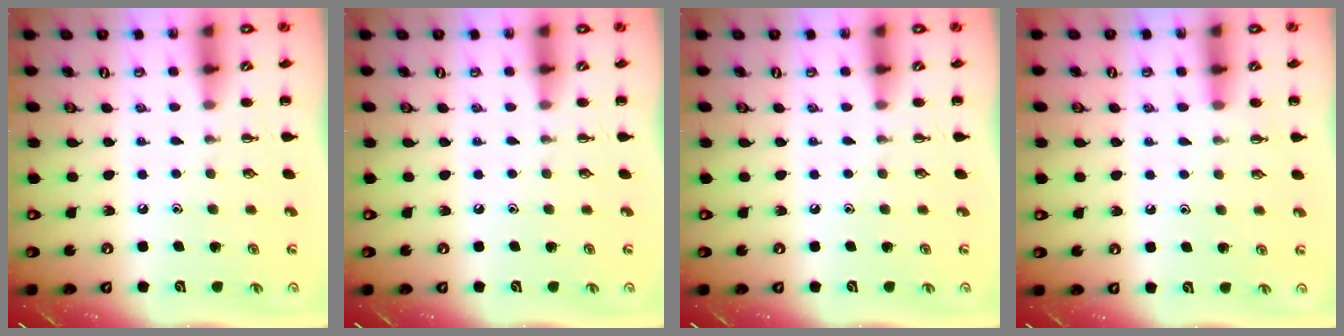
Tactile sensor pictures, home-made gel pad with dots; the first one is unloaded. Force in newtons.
{"total": 0.0}
{"total": 0.0}
{"total": 6.0, "press": 5.6, "slide": 2.2}